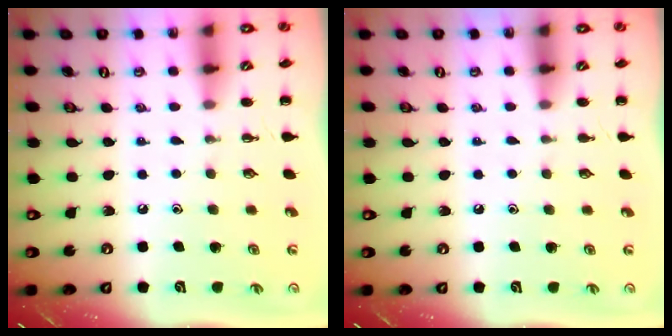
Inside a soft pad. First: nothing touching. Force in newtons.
{"total": 0.0}